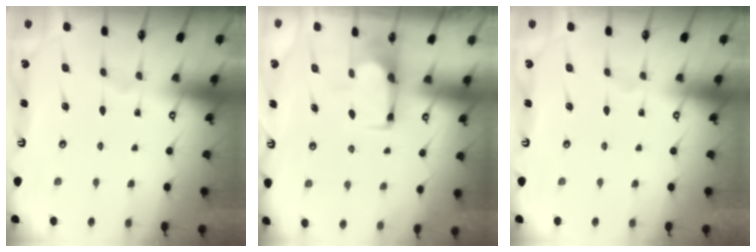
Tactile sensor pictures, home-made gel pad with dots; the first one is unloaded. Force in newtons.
{"total": 1.9, "press": 1.6, "slide": 1.0}
{"total": 0.0}